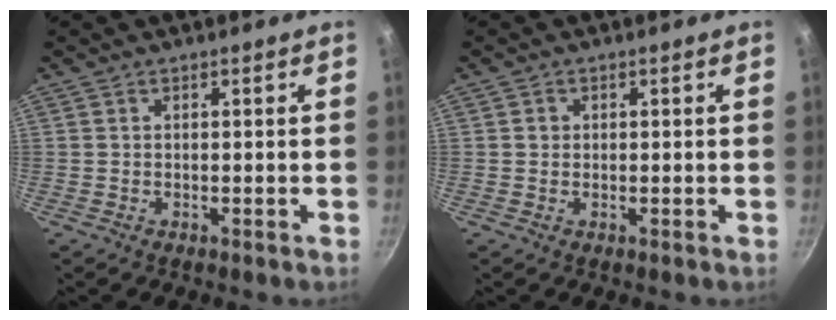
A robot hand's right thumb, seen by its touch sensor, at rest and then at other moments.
{"total": 1.2, "force": [0.2, 1.1, 0.3], "torque": [-0.001, 0.001, 0.000]}